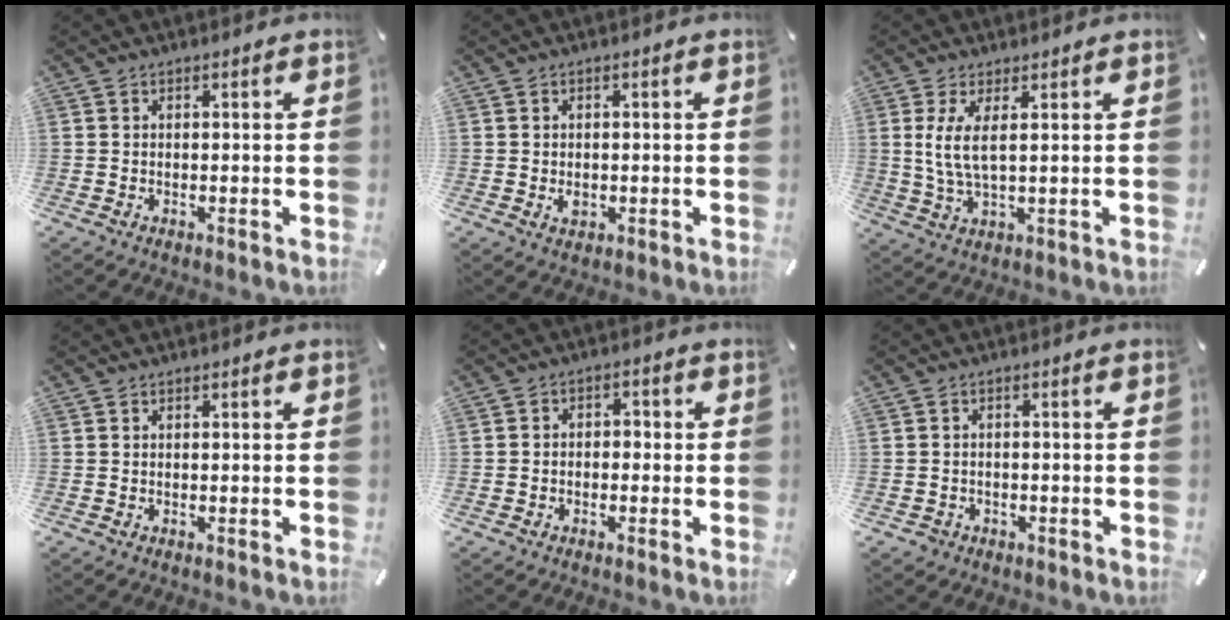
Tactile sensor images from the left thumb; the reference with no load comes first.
{"total": 2.3, "force": [-0.4, 1.7, 1.5], "torque": [-0.028, 0.003, -0.007]}
{"total": 6.7, "force": [1.9, 2.0, 6.1], "torque": [-0.141, -0.008, 0.029]}
{"total": 0.0}
{"total": 2.8, "force": [-1.9, 1.9, 0.9], "torque": [-0.015, 0.014, -0.039]}
{"total": 2.3, "force": [-1.2, 1.9, 0.6], "torque": [-0.012, 0.008, -0.027]}